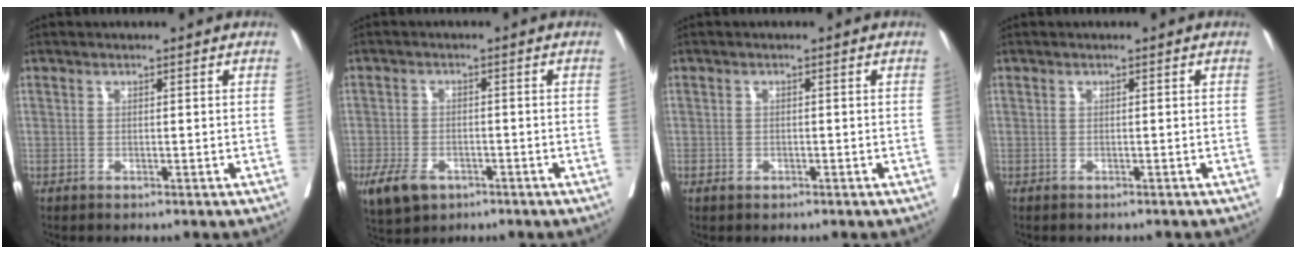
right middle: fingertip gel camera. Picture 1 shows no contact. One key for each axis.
{"total": 6.6, "fx": -3.8, "fy": 4.0, "fz": 3.5, "tx": -0.062, "ty": -0.008, "tz": -0.063}
{"total": 1.4, "fx": -0.7, "fy": 1.0, "fz": 0.6, "tx": -0.010, "ty": 0.000, "tz": -0.010}
{"total": 0.8, "fx": -0.7, "fy": 0.3, "fz": 0.1, "tx": -0.001, "ty": -0.003, "tz": -0.017}